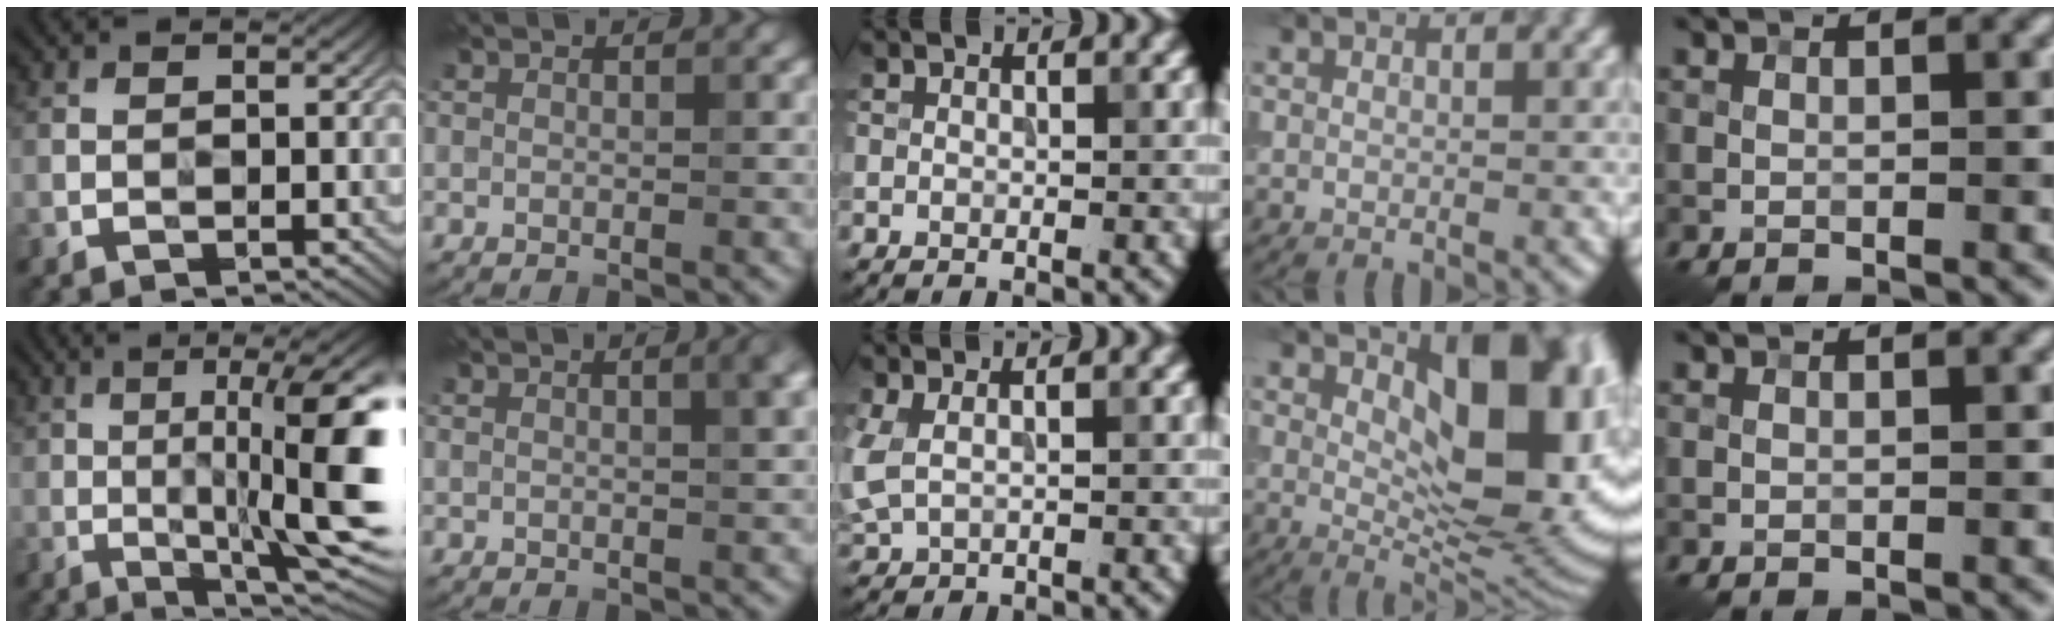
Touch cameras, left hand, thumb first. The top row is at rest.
{"thumb": {"total": 16.8, "force": [0.7, 3.6, 16.3], "torque": [-0.215, 0.031, 0.018]}, "index": {"total": 2.7, "force": [0.7, 0.7, 2.5], "torque": [-0.020, 0.009, 0.006]}, "middle": {"total": 1.5, "force": [0.5, 0.8, 1.2], "torque": [-0.033, 0.003, 0.013]}, "ring": {"total": 12.2, "force": [3.0, 5.8, 10.3], "torque": [-0.123, -0.001, 0.048]}}